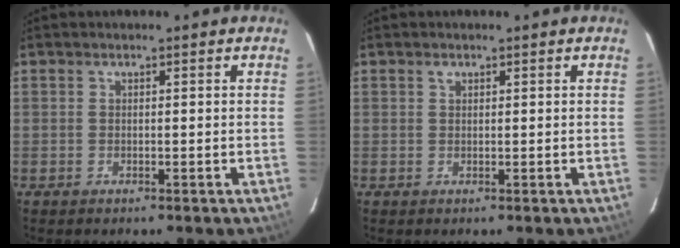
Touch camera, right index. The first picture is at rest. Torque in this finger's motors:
{"motor_torque": [0.08, -0.03, 0.02, 0.01]}